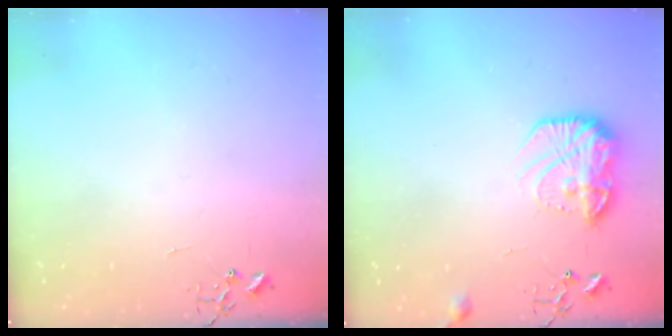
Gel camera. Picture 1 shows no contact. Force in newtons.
{"total": 13.9, "press": 13.8, "slide": 0.8}